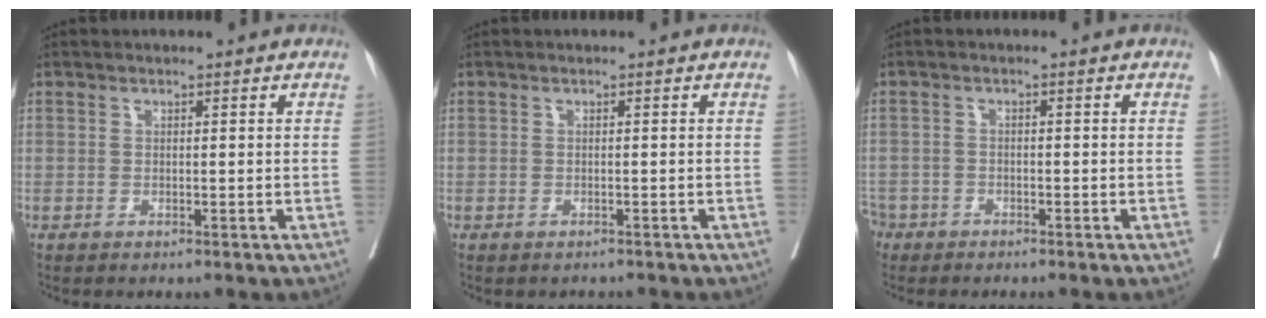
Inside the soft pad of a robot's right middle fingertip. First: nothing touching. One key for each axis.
{"total": 1.2, "fx": -1.1, "fy": 0.5, "fz": 0.1, "tx": -0.006, "ty": -0.001, "tz": -0.017}
{"total": 4.3, "fx": -3.3, "fy": 2.7, "fz": 0.3, "tx": -0.009, "ty": 0.004, "tz": -0.065}